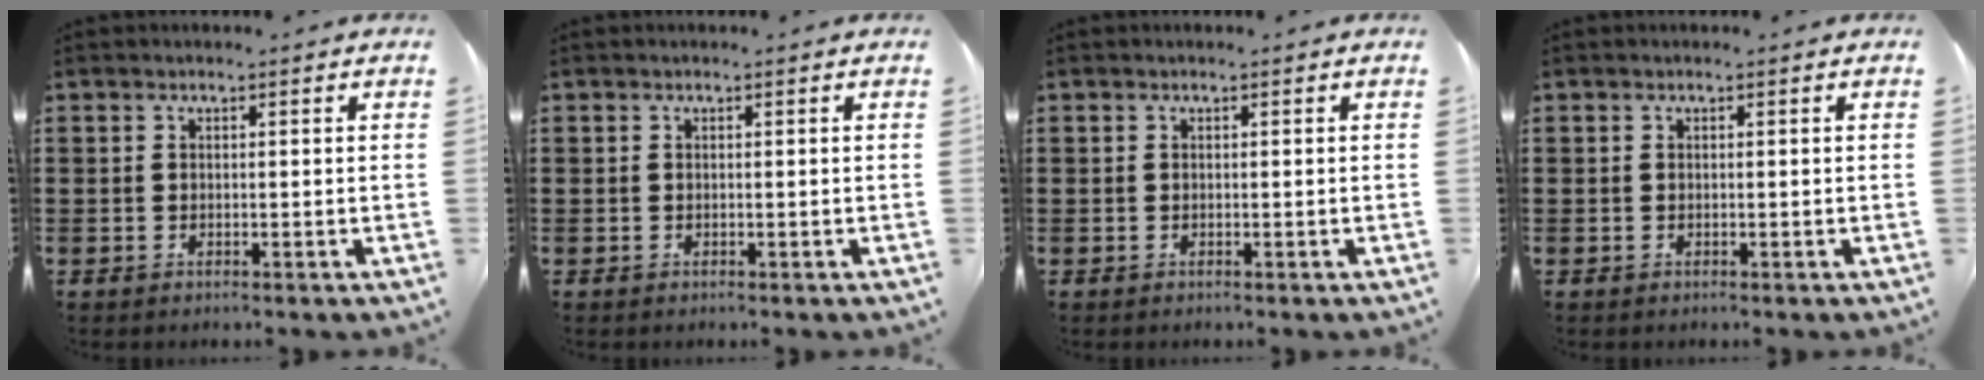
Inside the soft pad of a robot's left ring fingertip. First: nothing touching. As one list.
[{"total": 0.0}, {"total": 0.0}, {"total": 0.0}]